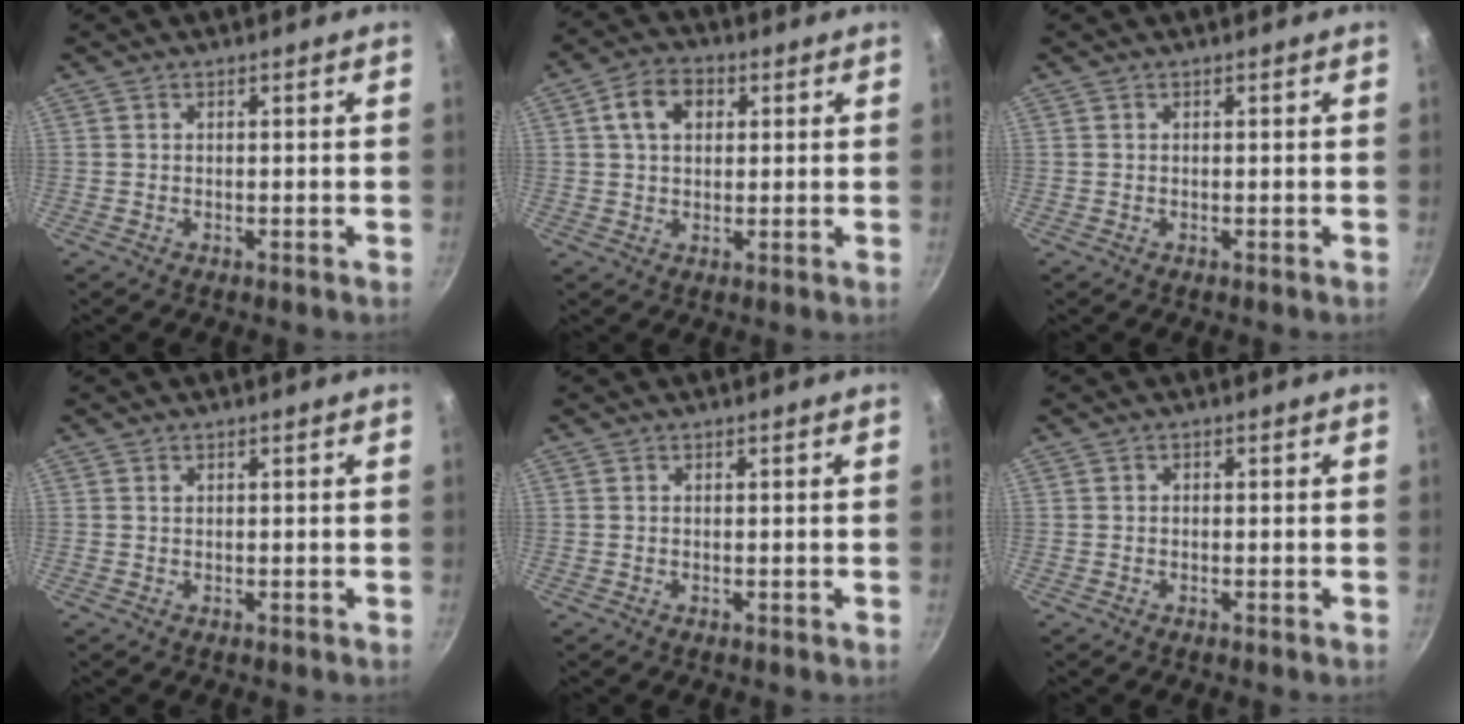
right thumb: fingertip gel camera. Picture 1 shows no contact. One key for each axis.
{"total": 7.4, "fx": 2.1, "fy": 5.3, "fz": 4.7, "tx": -0.061, "ty": 0.009, "tz": 0.028}
{"total": 0.0}
{"total": 0.5, "fx": 0.2, "fy": 0.4, "fz": 0.2, "tx": -0.001, "ty": 0.000, "tz": 0.003}
{"total": 0.0}
{"total": 0.6, "fx": -0.2, "fy": 0.5, "fz": 0.2, "tx": -0.004, "ty": 0.003, "tz": -0.004}